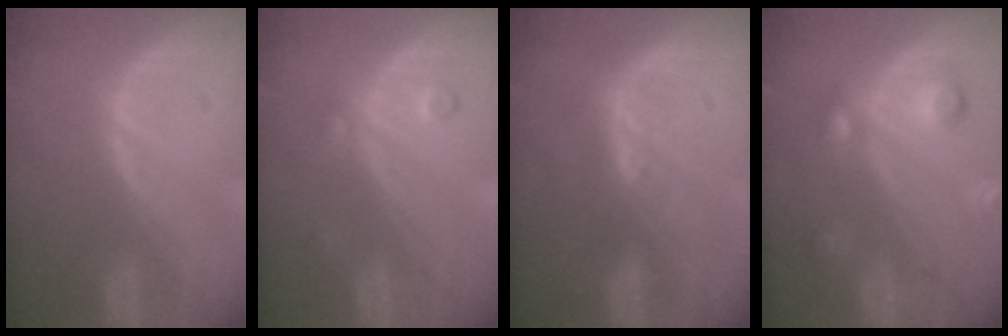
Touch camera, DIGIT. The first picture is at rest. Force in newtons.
{"total": 2.3, "press": 2.3, "slide": 0.2}
{"total": 2.0, "press": 1.9, "slide": 0.7}
{"total": 5.6, "press": 5.6, "slide": 0.3}